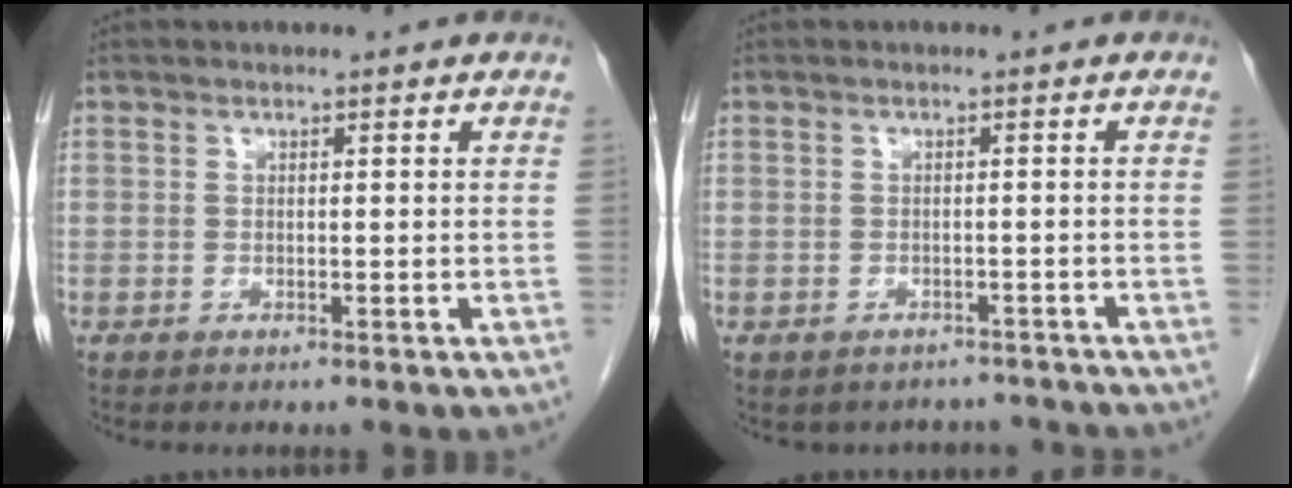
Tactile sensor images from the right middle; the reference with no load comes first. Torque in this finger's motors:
{"motor_torque": [-0.19, -0.30, -0.05, 0.01]}